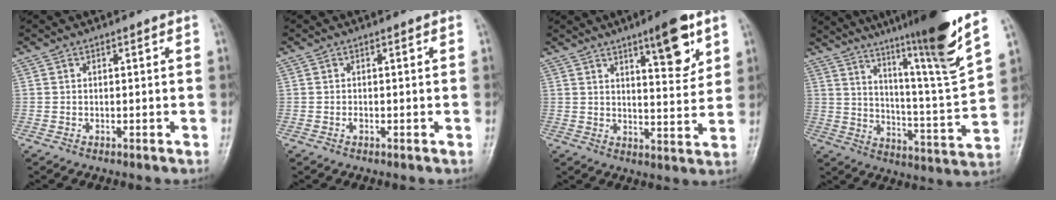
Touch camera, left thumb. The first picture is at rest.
{"total": 0.6, "force": [-0.2, 0.4, 0.4], "torque": [-0.006, 0.000, -0.005]}
{"total": 10.0, "force": [5.8, 2.8, 7.6], "torque": [-0.091, -0.035, 0.084]}
{"total": 21.1, "force": [15.1, -0.1, 14.8], "torque": [-0.207, -0.088, 0.232]}